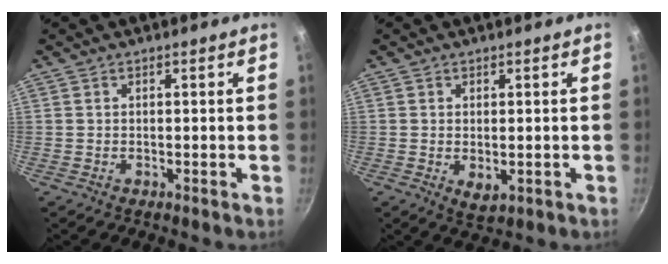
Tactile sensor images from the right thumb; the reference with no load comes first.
{"total": 3.2, "force": [-0.4, 1.8, 2.6], "torque": [-0.042, -0.011, -0.001]}